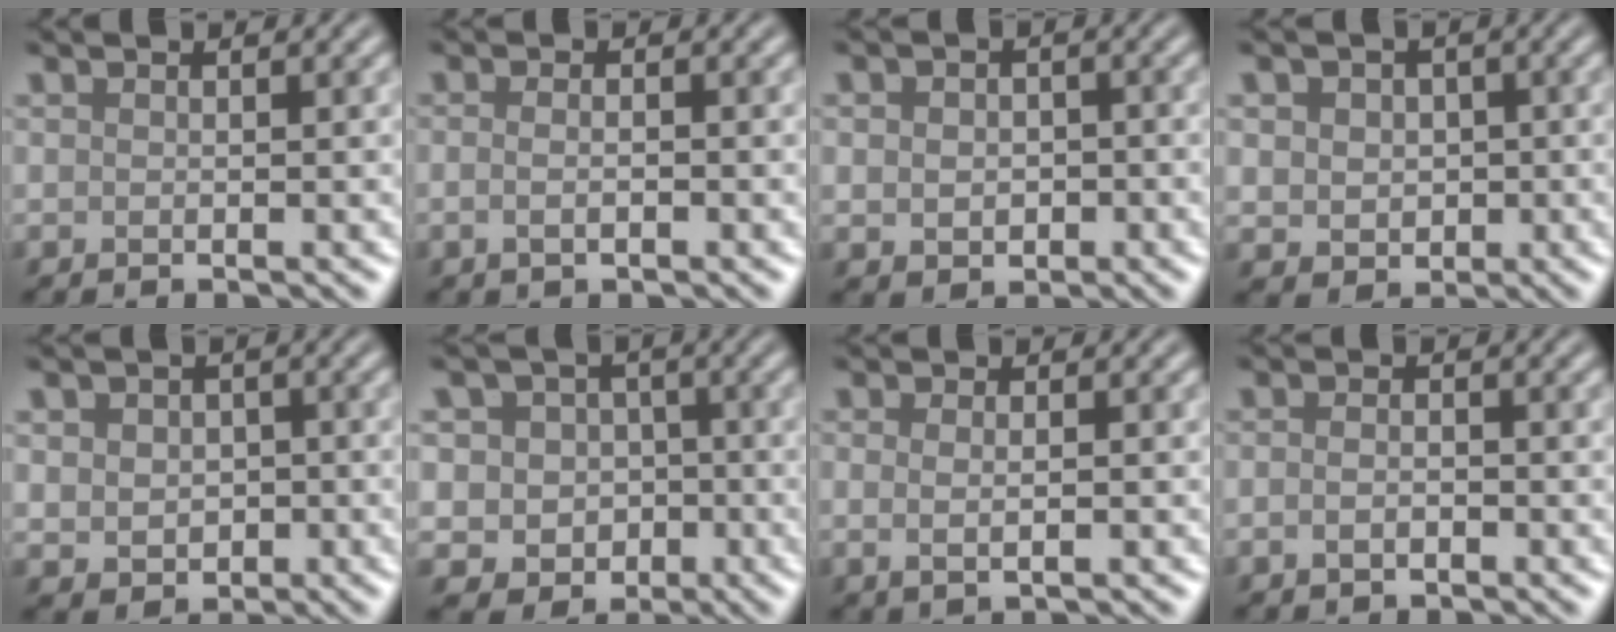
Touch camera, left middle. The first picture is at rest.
{"total": 1.5, "force": [-0.4, 0.7, 1.3], "torque": [-0.021, -0.002, -0.012]}
{"total": 2.8, "force": [-0.2, 2.3, 1.7], "torque": [-0.017, -0.005, -0.006]}
{"total": 4.1, "force": [0.4, 3.5, 2.1], "torque": [-0.033, 0.010, -0.008]}
{"total": 3.8, "force": [0.1, 3.3, 2.0], "torque": [-0.032, -0.001, -0.003]}
{"total": 5.3, "force": [-0.2, 5.0, 1.7], "torque": [-0.015, 0.016, -0.029]}
{"total": 1.7, "force": [0.2, 0.9, 1.4], "torque": [-0.021, -0.003, 0.000]}
{"total": 1.5, "force": [-0.6, 0.9, 1.0], "torque": [-0.020, 0.000, -0.015]}